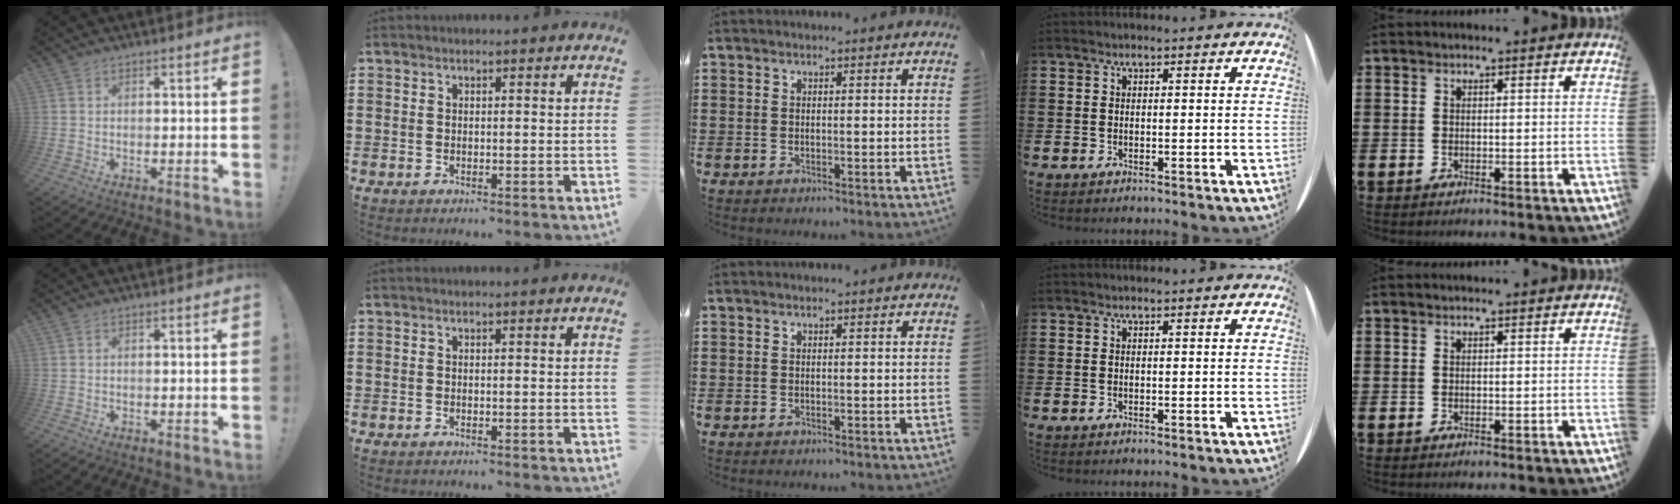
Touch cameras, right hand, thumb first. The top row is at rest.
{}